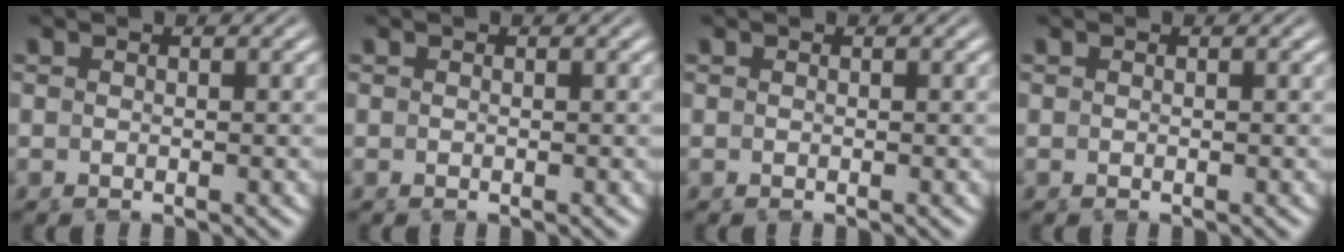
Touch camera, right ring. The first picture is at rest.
{"total": 0.0}
{"total": 0.0}
{"total": 0.0}